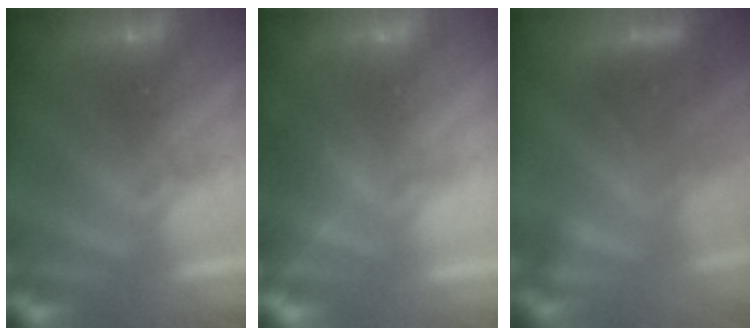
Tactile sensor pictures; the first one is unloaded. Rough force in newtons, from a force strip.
{"total": 2.7}
{"total": 8.0}